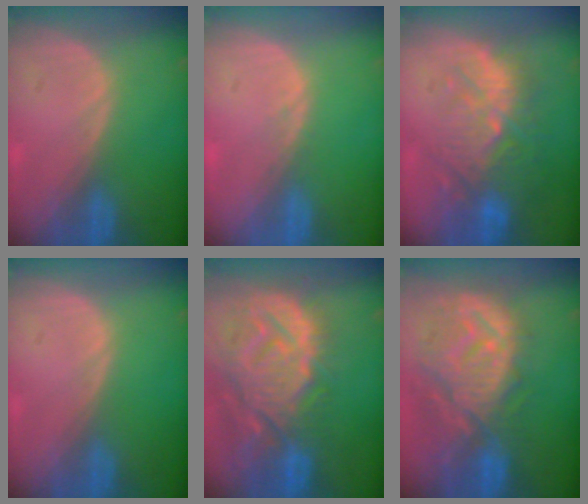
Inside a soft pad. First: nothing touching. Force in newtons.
{"total": 0.6, "press": 0.6, "slide": 0.1}
{"total": 11.0, "press": 9.8, "slide": 5.0}
{"total": 0.0}
{"total": 14.3, "press": 12.3, "slide": 7.3}
{"total": 12.6, "press": 11.2, "slide": 5.8}